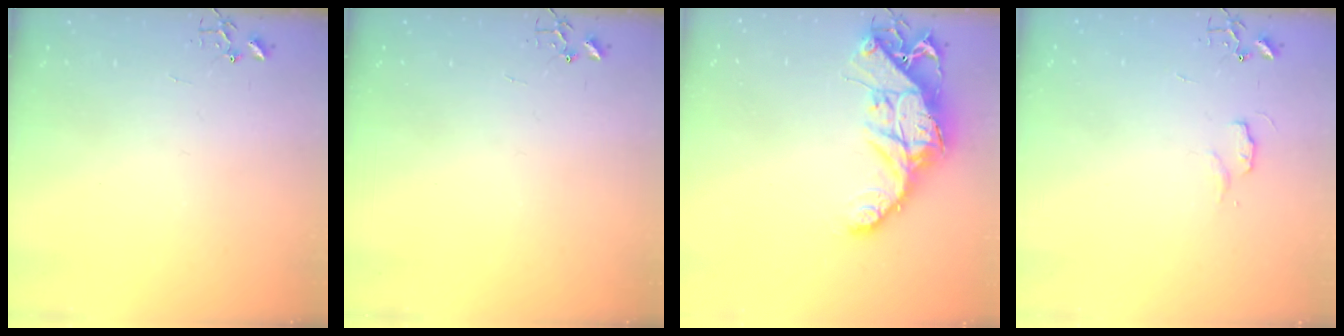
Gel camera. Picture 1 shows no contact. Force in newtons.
{"total": 0.0}
{"total": 16.1, "press": 16.1, "slide": 1.6}
{"total": 4.9, "press": 4.9, "slide": 0.6}